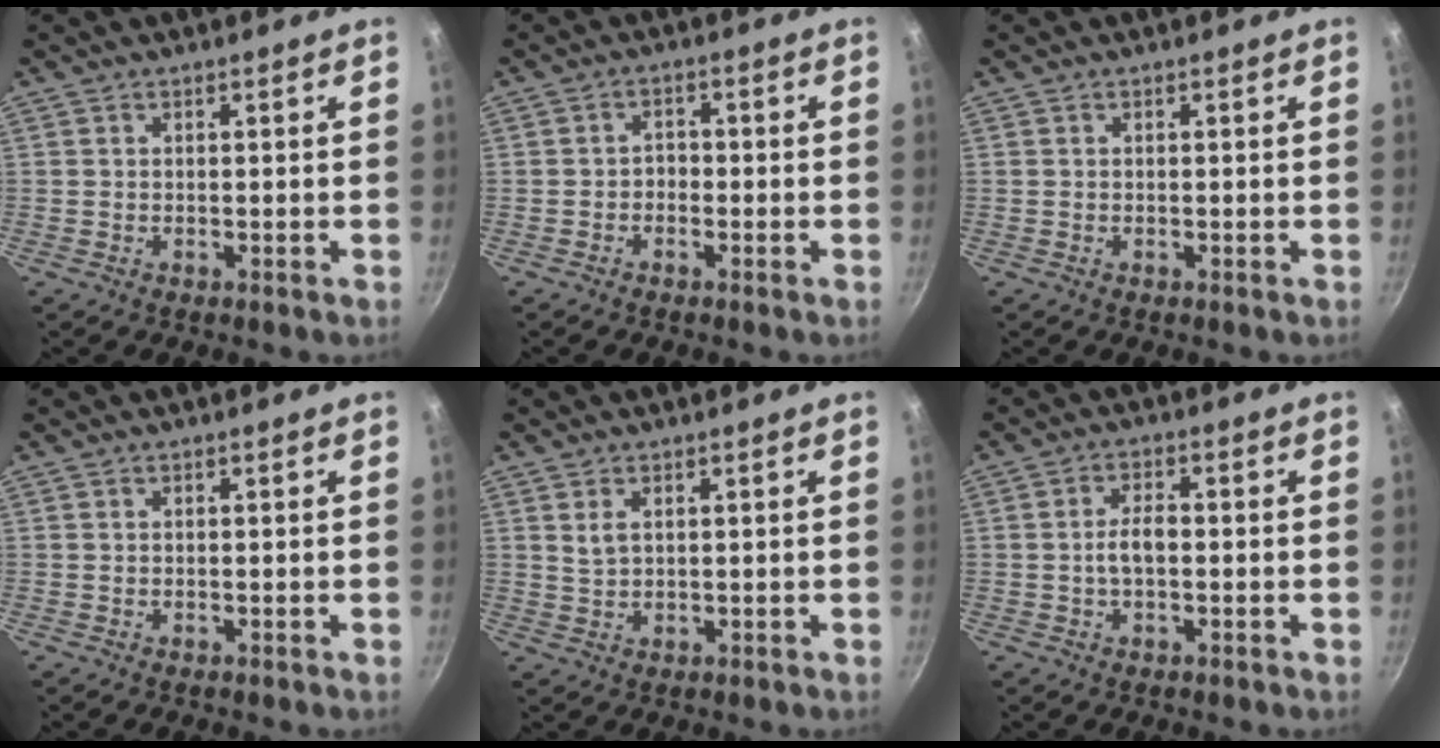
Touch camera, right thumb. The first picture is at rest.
{"total": 2.1, "force": [-0.9, 1.6, 0.9], "torque": [0.003, 0.013, -0.022]}
{"total": 0.0}
{"total": 0.0}
{"total": 2.4, "force": [1.0, 1.3, 1.7], "torque": [-0.033, -0.003, 0.025]}
{"total": 4.0, "force": [-0.4, 2.1, 3.4], "torque": [-0.067, 0.013, -0.010]}